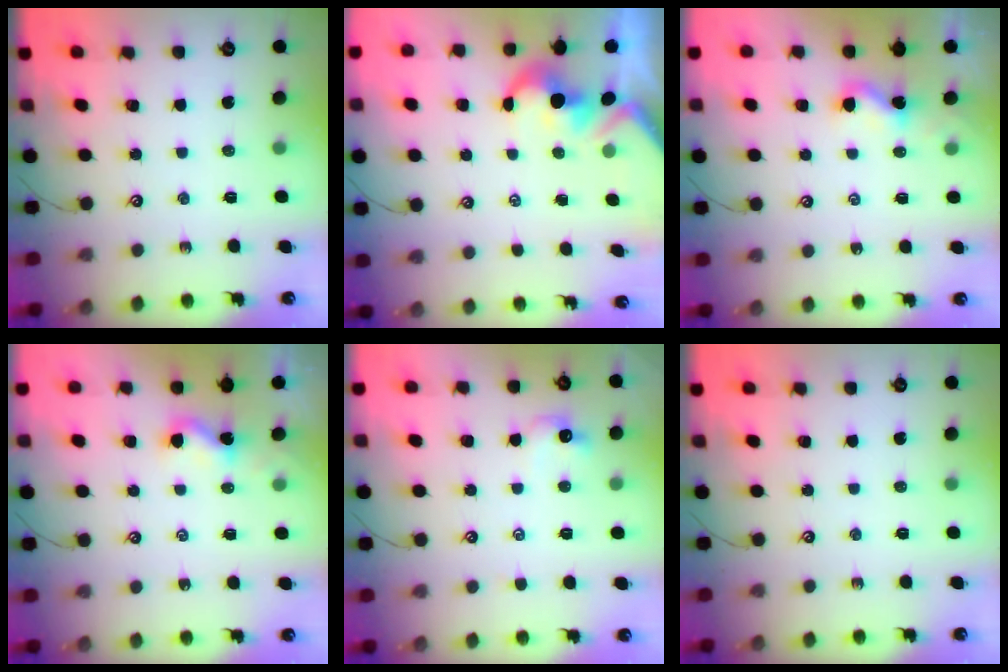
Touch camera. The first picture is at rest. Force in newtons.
{"total": 1.7, "press": 1.4, "slide": 1.0}
{"total": 2.1, "press": 2.1, "slide": 0.3}
{"total": 2.1, "press": 2.1, "slide": 0.3}
{"total": 2.2, "press": 2.1, "slide": 0.7}
{"total": 0.0}